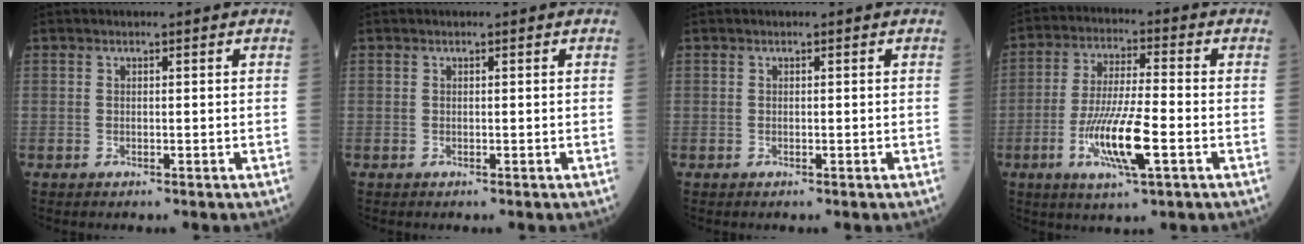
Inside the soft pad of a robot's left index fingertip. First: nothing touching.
{"total": 0.0}
{"total": 0.0}
{"total": 10.7, "force": [-3.9, 1.3, 9.9], "torque": [-0.195, -0.016, -0.072]}